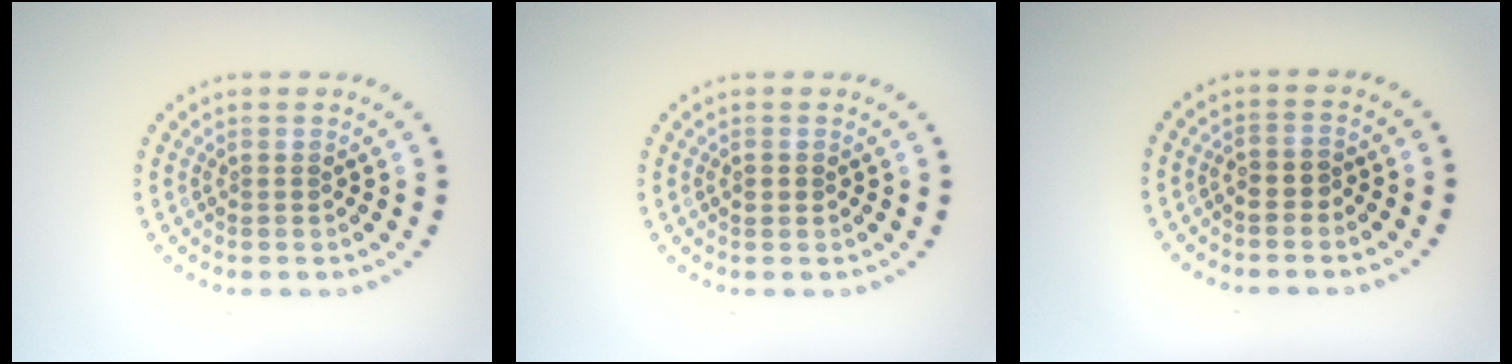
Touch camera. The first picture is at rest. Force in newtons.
{"total": 1.2, "press": 1.2, "slide": 0.1}
{"total": 1.1, "press": 1.0, "slide": 0.5}